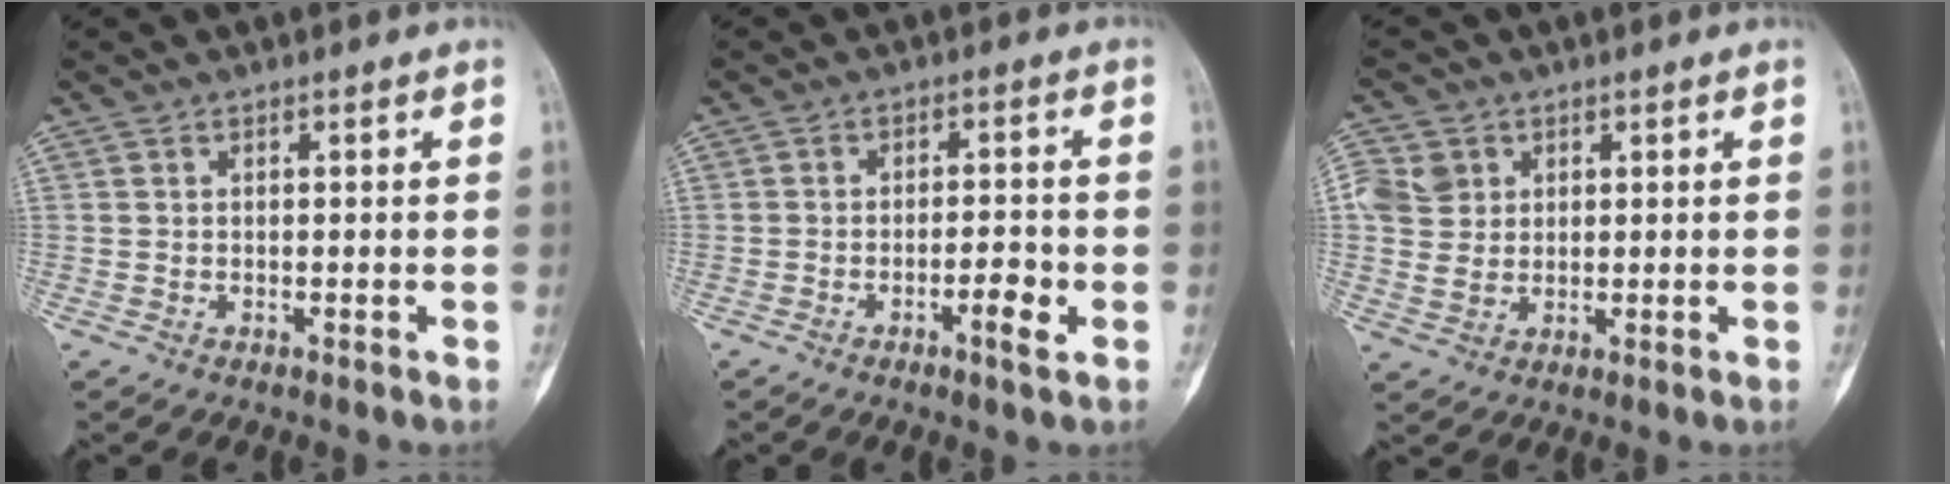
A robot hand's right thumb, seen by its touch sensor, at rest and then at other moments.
{"total": 4.7, "force": [-1.9, 1.1, 4.1], "torque": [-0.066, 0.011, -0.032]}
{"total": 6.5, "force": [2.1, 5.6, 2.6], "torque": [-0.034, -0.004, 0.044]}